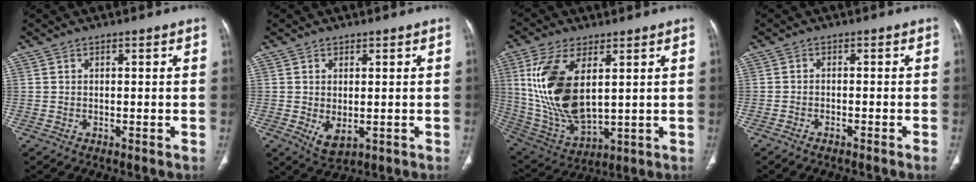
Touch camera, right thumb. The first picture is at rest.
{"total": 4.0, "force": [-0.6, 2.1, 3.4], "torque": [-0.055, -0.009, 0.005]}
{"total": 17.6, "force": [4.4, 8.6, 14.7], "torque": [-0.297, -0.024, 0.103]}
{"total": 1.8, "force": [-1.4, -0.1, 1.1], "torque": [-0.023, 0.008, -0.022]}